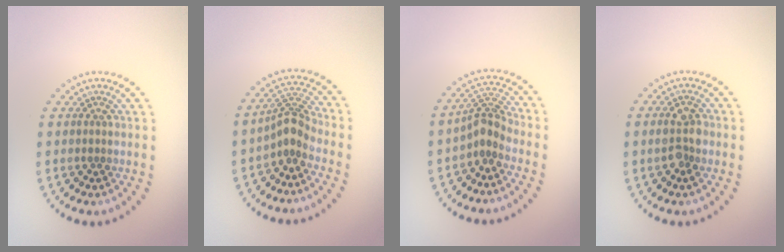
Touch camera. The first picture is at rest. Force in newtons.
{"total": 2.8, "press": 2.1, "slide": 1.9}
{"total": 2.7, "press": 2.1, "slide": 1.7}
{"total": 2.6, "press": 2.5, "slide": 0.4}